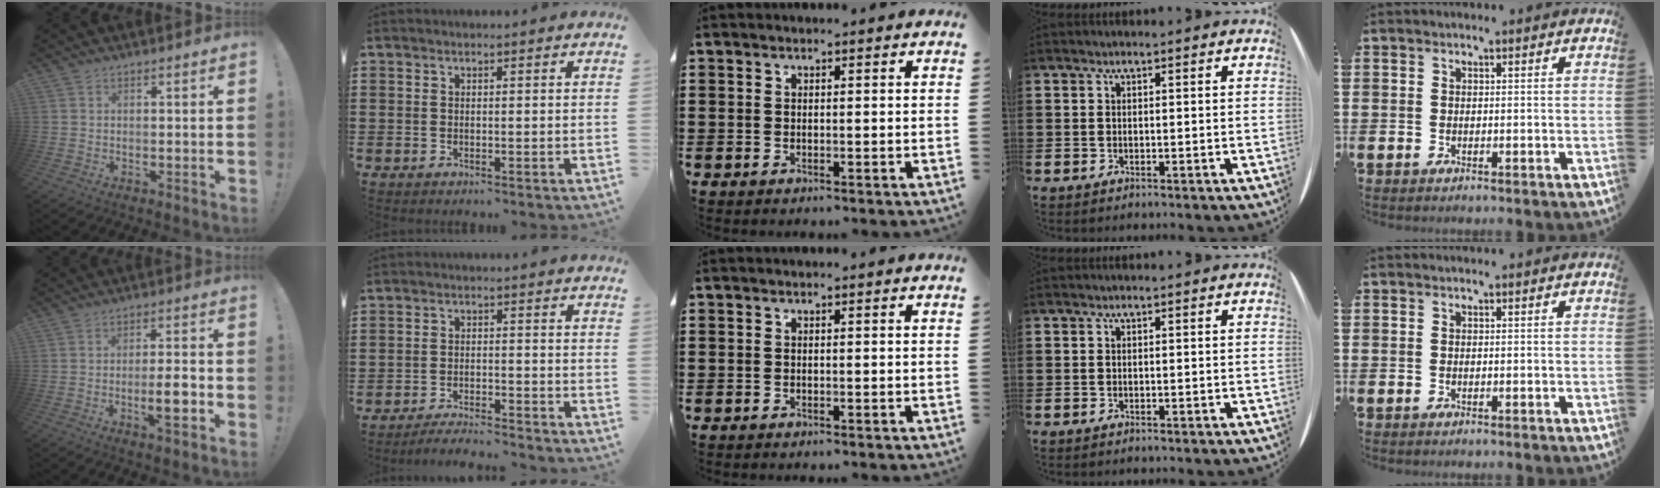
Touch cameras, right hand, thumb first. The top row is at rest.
{"thumb": {"total": 8.7, "force": [-3.0, 1.6, 8.0], "torque": [-0.118, 0.000, -0.055]}, "index": {"total": 3.1, "force": [-3.0, -0.6, 0.2], "torque": [-0.002, 0.001, -0.061]}}